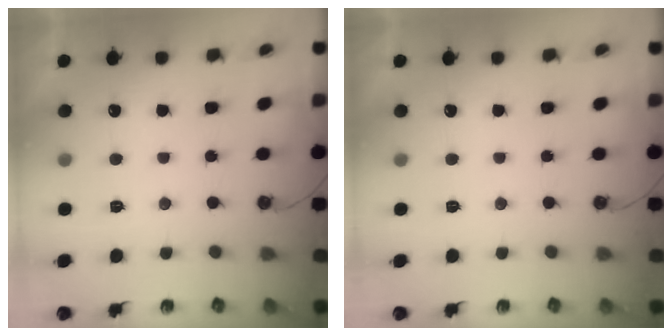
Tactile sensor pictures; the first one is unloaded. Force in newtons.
{"total": 0.0}